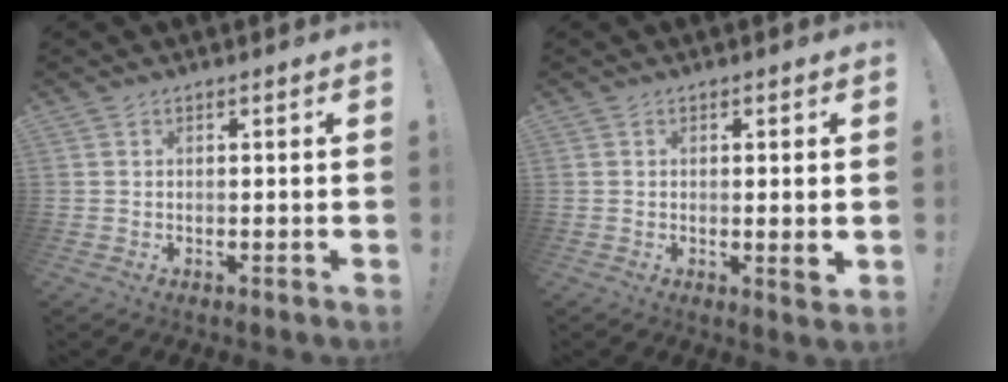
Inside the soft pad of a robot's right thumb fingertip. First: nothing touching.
{"total": 2.9, "force": [0.2, 0.3, 2.9], "torque": [-0.036, -0.007, 0.003]}